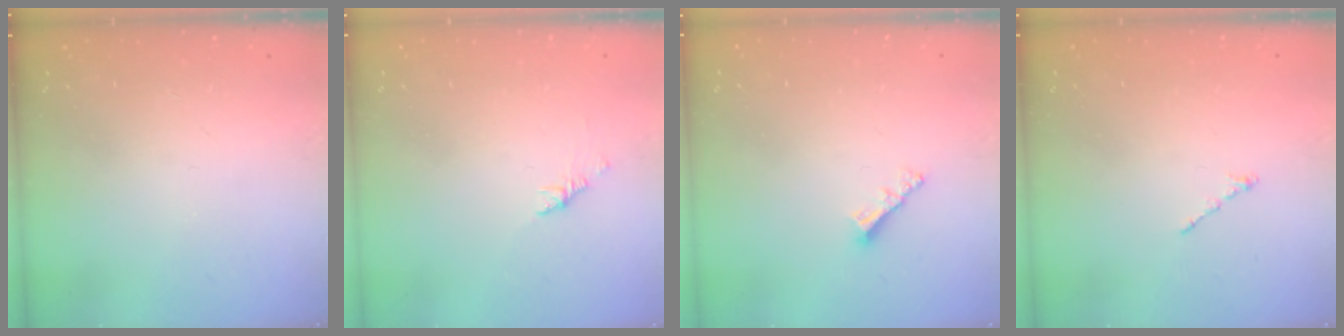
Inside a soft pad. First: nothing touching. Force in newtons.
{"total": 1.1, "press": 1.0, "slide": 0.5}
{"total": 2.9, "press": 2.9, "slide": 0.3}
{"total": 0.0}